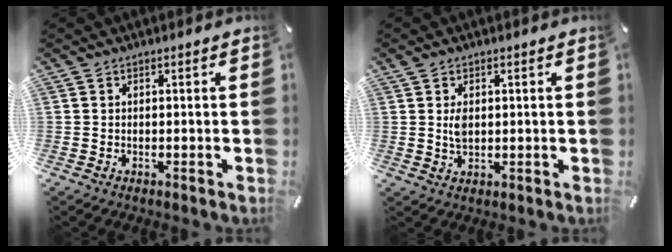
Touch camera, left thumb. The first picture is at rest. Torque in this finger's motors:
{"motor_torque": [0.75, 0.76, 0.51, -0.35, 0.00]}